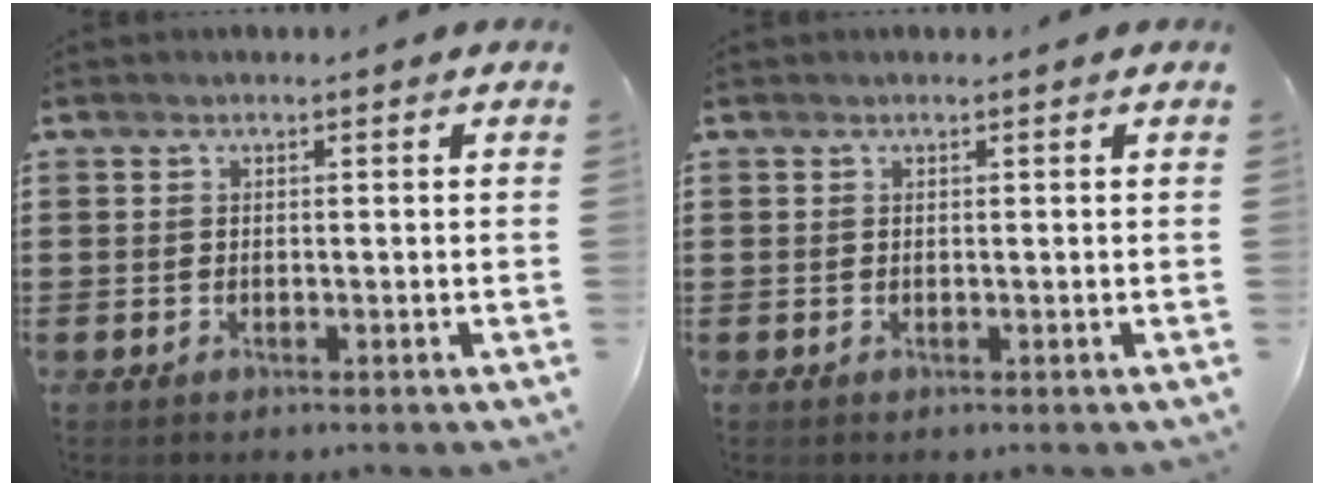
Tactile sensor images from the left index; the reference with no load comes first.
{"total": 0.0}